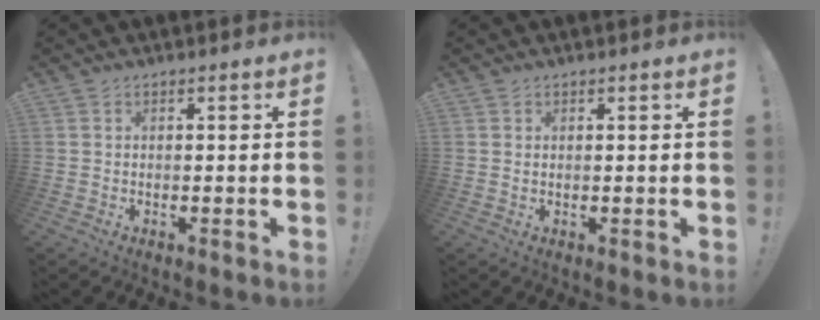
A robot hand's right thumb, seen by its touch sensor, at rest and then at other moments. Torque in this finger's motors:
{"motor_torque": [0.15, -0.46, -0.17, 0.07, 0.04]}